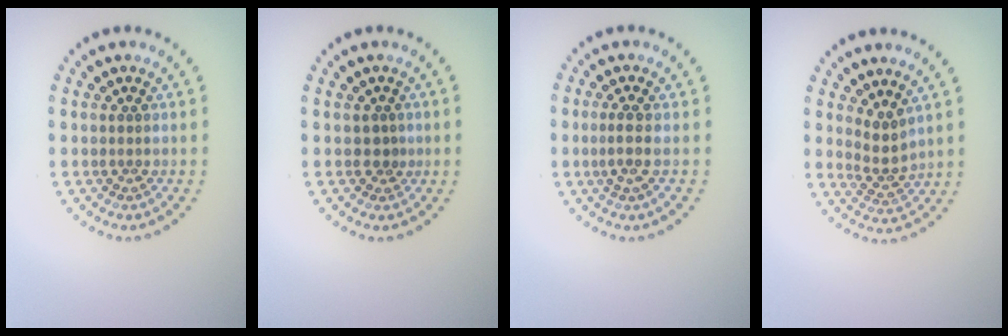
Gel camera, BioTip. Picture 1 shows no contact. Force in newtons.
{"total": 1.2, "press": 0.8, "slide": 0.9}
{"total": 1.8, "press": 1.3, "slide": 1.3}
{"total": 2.2, "press": 1.6, "slide": 1.6}